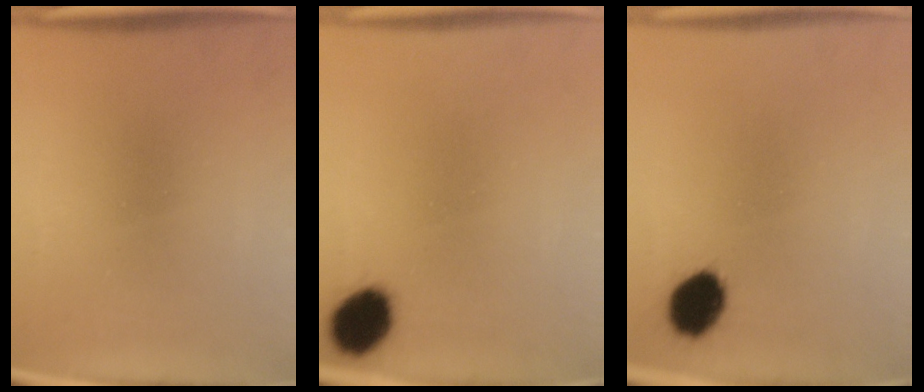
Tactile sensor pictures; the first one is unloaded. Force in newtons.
{"total": 8.2}
{"total": 7.9}